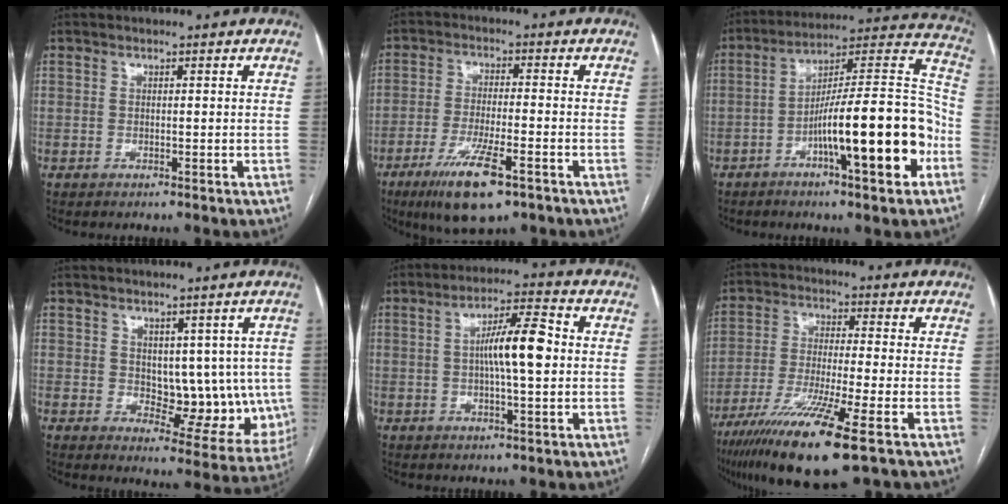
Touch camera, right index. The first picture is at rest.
{"total": 10.4, "force": [-6.0, 1.9, 8.2], "torque": [-0.156, -0.022, -0.099]}
{"total": 19.8, "force": [-7.1, 2.2, 18.3], "torque": [-0.260, 0.020, -0.106]}
{"total": 10.3, "force": [1.1, 5.9, 8.3], "torque": [-0.088, 0.005, 0.032]}
{"total": 8.6, "force": [0.4, 1.3, 8.5], "torque": [-0.149, 0.015, 0.003]}
{"total": 14.1, "force": [-8.2, -0.1, 11.4], "torque": [-0.230, -0.040, -0.148]}